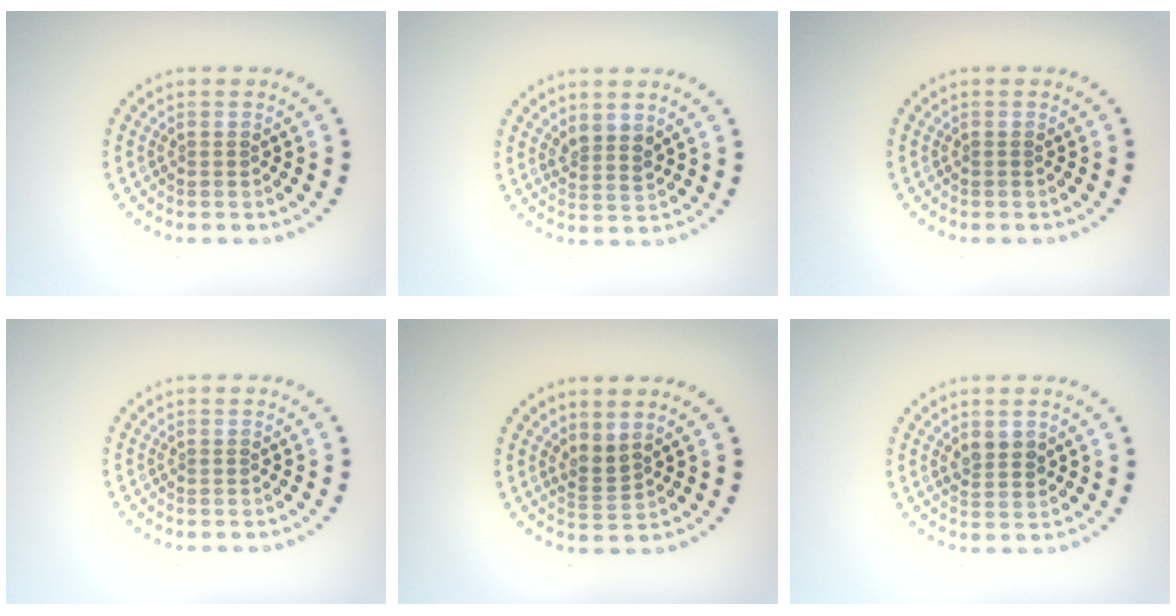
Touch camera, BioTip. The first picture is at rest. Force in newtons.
{"total": 1.9, "press": 1.5, "slide": 1.1}
{"total": 0.0}
{"total": 0.0}
{"total": 1.7, "press": 1.3, "slide": 1.1}
{"total": 1.9, "press": 1.8, "slide": 0.6}